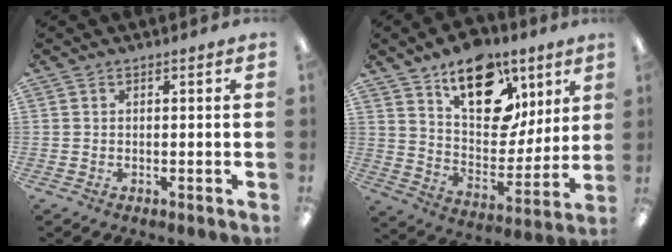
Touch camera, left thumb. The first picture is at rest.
{"total": 19.6, "force": [11.5, 11.1, 11.3], "torque": [-0.163, -0.061, 0.202]}